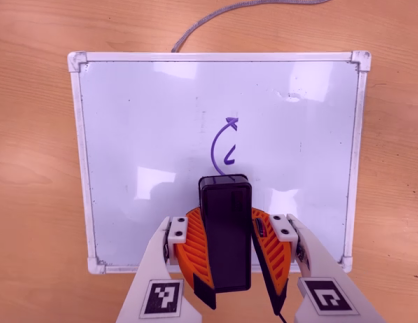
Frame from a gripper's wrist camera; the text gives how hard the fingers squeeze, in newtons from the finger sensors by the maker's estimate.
{"total": 10.5, "left": 11.2, "right": 9.7}